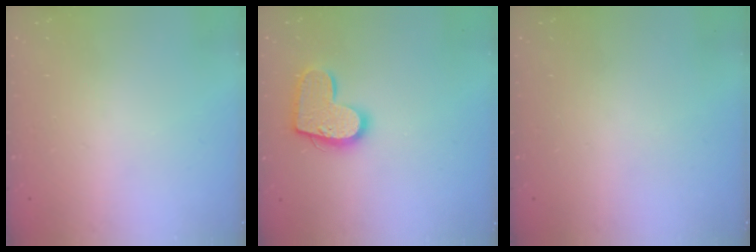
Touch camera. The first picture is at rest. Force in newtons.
{"total": 14.3, "press": 14.3, "slide": 0.8}
{"total": 0.0}